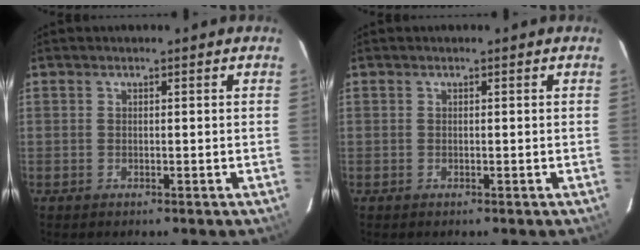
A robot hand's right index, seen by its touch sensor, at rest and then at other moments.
{"total": 0.0}